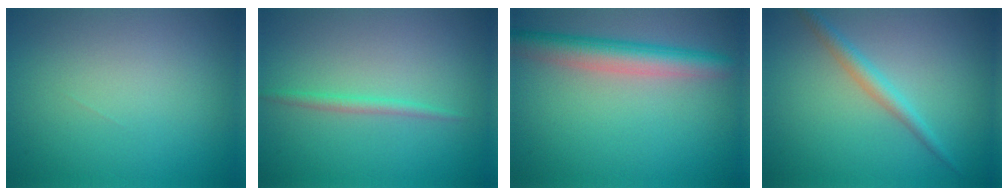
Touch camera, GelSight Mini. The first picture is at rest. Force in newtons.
{"total": 1.2, "press": 1.2, "slide": 0.1}
{"total": 4.7, "press": 4.7, "slide": 0.2}
{"total": 2.1, "press": 2.1, "slide": 0.0}